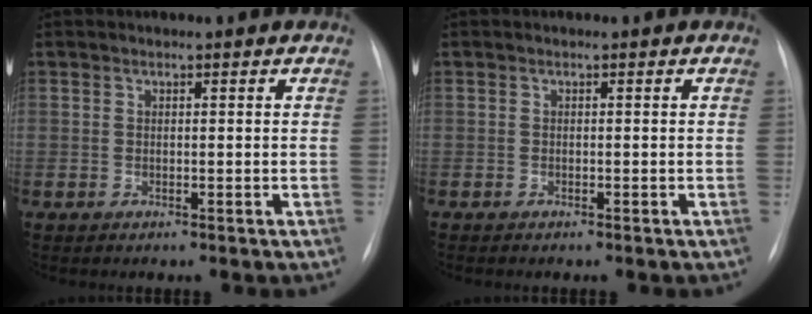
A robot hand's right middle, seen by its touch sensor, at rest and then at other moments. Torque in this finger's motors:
{"motor_torque": [0.27, -0.25, 0.03, 0.01]}